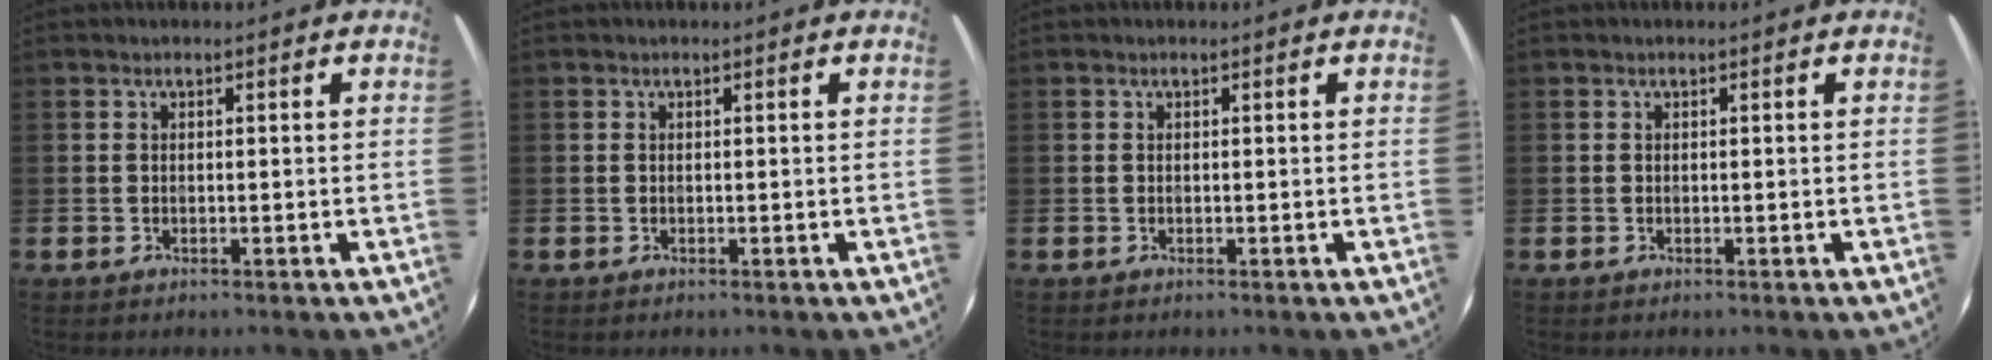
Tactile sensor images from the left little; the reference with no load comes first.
{"total": 0.0}
{"total": 0.0}
{"total": 0.0}